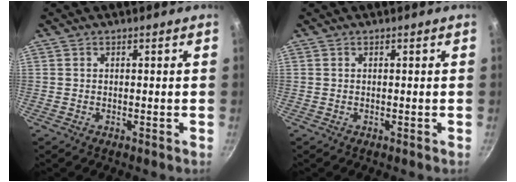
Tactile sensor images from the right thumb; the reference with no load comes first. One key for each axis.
{"total": 0.0}